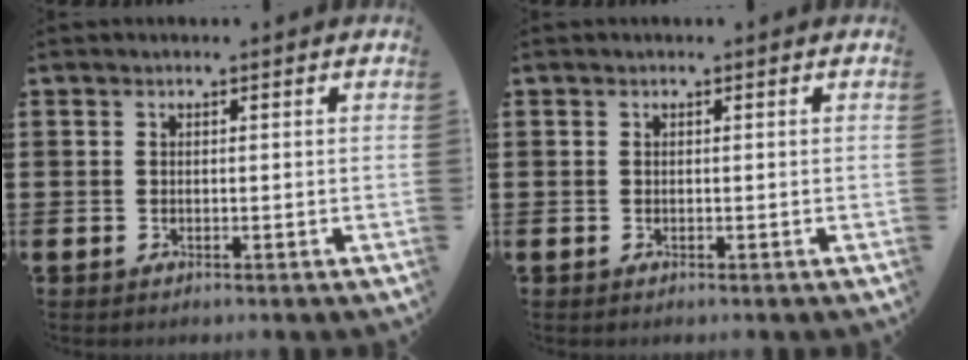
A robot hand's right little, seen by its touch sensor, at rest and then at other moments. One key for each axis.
{"total": 0.0}